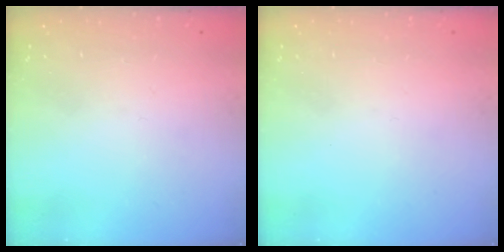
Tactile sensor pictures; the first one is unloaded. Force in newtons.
{"total": 0.0}